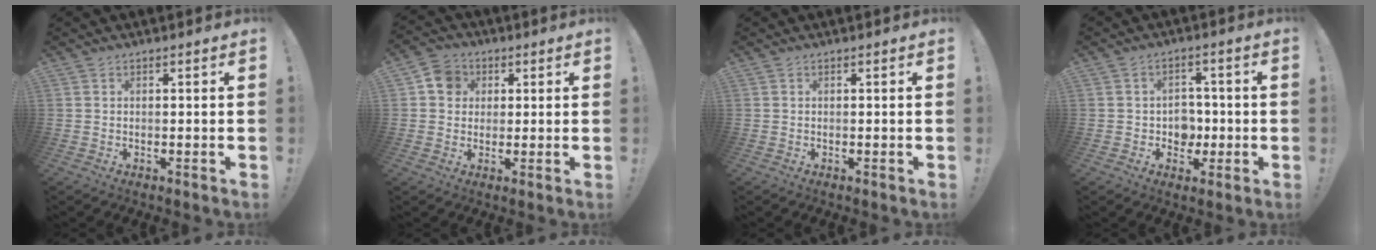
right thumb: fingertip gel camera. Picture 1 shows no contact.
{"total": 7.2, "force": [1.6, 6.5, 2.8], "torque": [-0.033, 0.005, 0.032]}
{"total": 0.0}
{"total": 6.6, "force": [-0.3, 6.1, 2.6], "torque": [-0.030, -0.003, -0.002]}